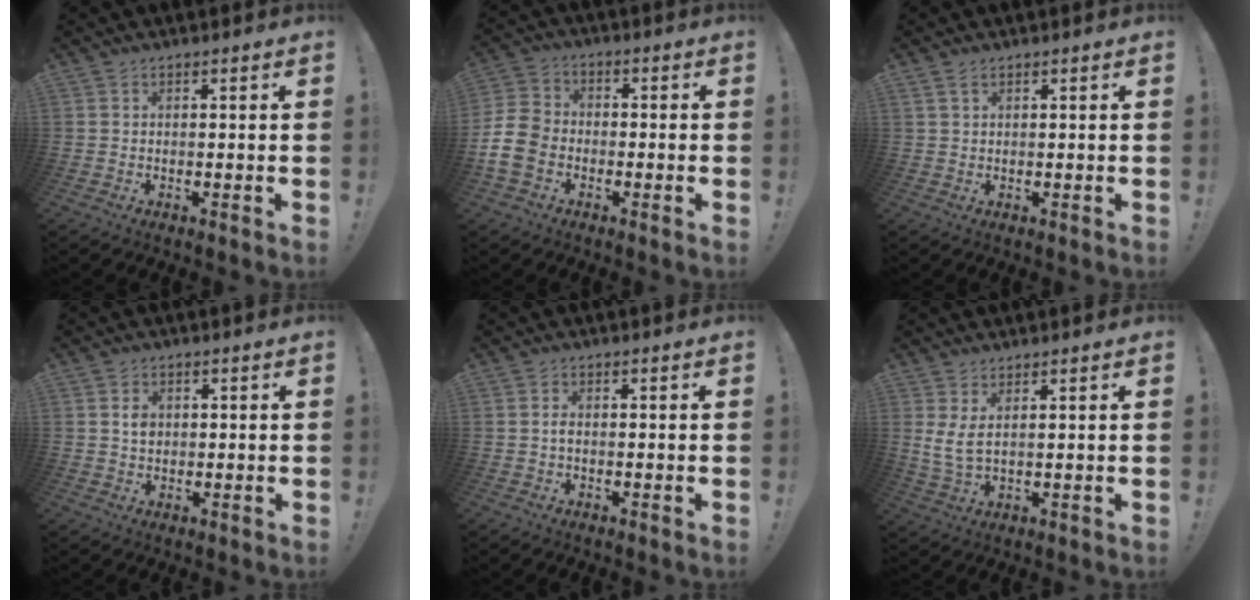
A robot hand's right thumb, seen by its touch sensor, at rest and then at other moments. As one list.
[{"total": 11.0, "force": [-4.8, 8.1, 5.8], "torque": [-0.113, 0.033, -0.088]}, {"total": 2.0, "force": [1.1, 1.0, 1.3], "torque": [-0.023, 0.000, 0.021]}, {"total": 3.2, "force": [0.2, 2.8, 1.5], "torque": [-0.006, -0.003, -0.002]}, {"total": 1.4, "force": [-0.8, 0.7, 0.8], "torque": [-0.014, 0.004, -0.015]}, {"total": 5.2, "force": [2.4, 1.4, 4.4], "torque": [-0.074, -0.017, 0.042]}]